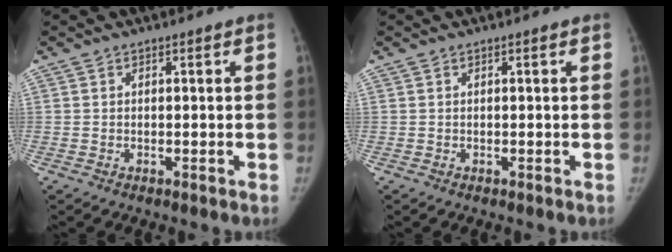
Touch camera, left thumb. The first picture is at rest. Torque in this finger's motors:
{"motor_torque": [0.01, 0.04, -0.33, -0.11, 0.02]}